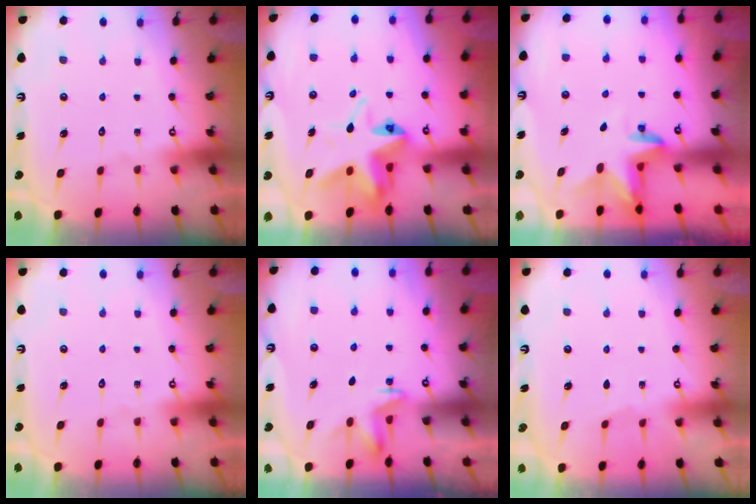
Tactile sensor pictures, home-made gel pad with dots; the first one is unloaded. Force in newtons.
{"total": 8.4, "press": 8.3, "slide": 1.1}
{"total": 3.2, "press": 3.2, "slide": 0.2}
{"total": 0.0}
{"total": 3.0, "press": 2.9, "slide": 0.8}
{"total": 1.6, "press": 1.6, "slide": 0.4}